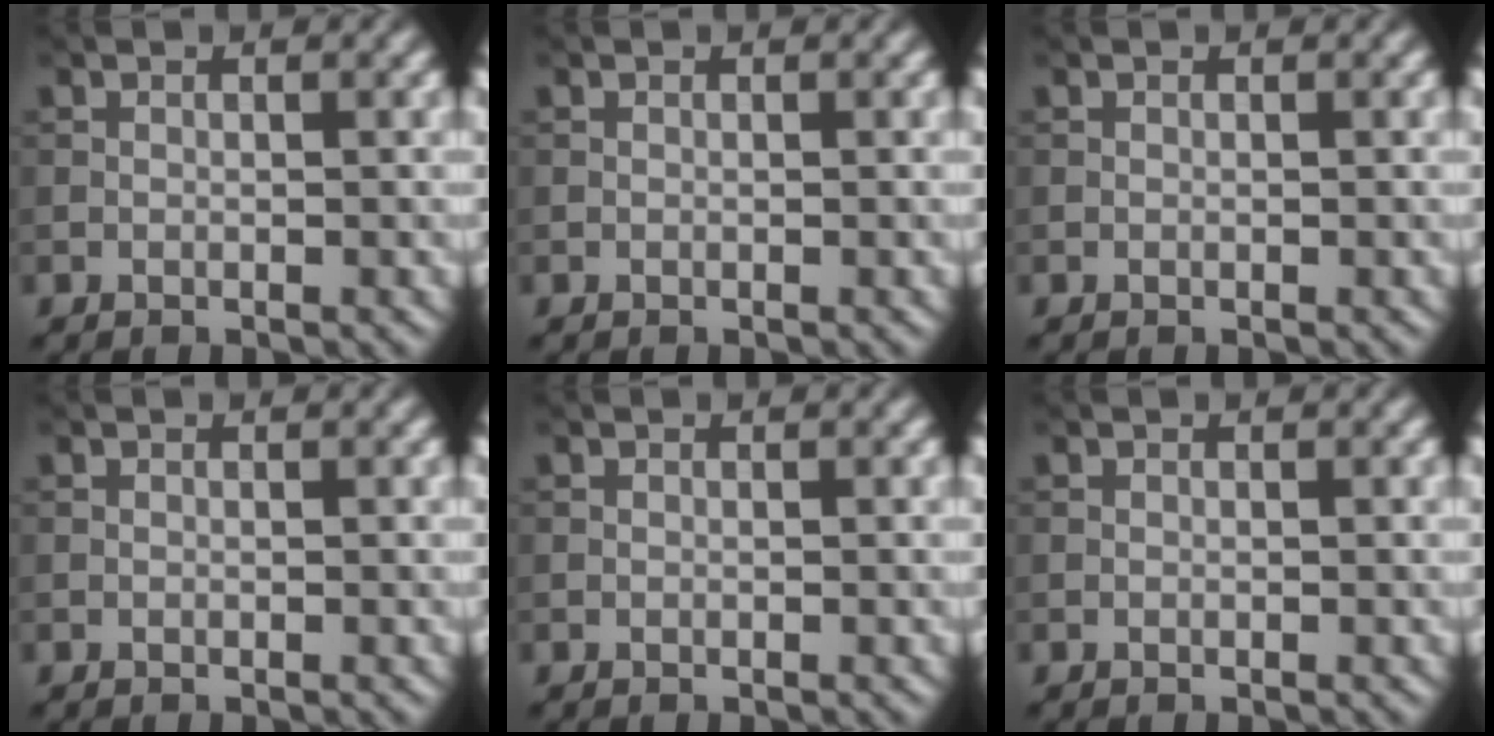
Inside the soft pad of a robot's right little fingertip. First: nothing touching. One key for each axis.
{"total": 0.0}
{"total": 0.0}
{"total": 0.0}
{"total": 0.0}
{"total": 0.0}